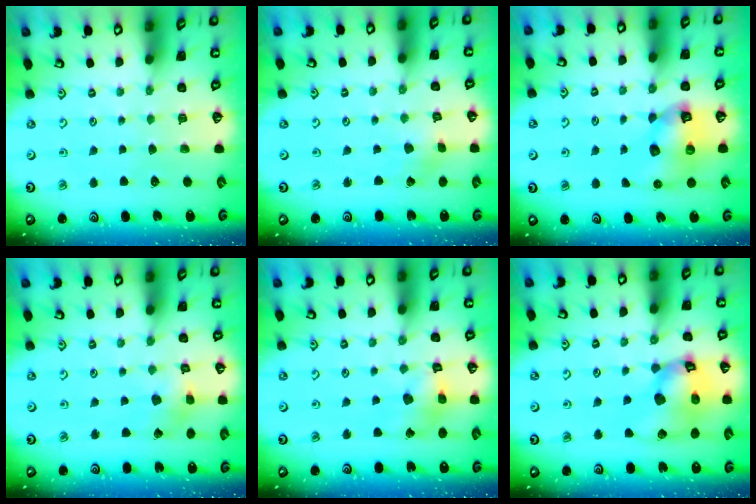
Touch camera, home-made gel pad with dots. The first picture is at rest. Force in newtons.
{"total": 0.9, "press": 0.9, "slide": 0.1}
{"total": 10.6, "press": 10.4, "slide": 1.8}
{"total": 3.8, "press": 3.8, "slide": 0.4}
{"total": 9.4, "press": 9.4, "slide": 0.9}
{"total": 14.7, "press": 14.5, "slide": 2.1}